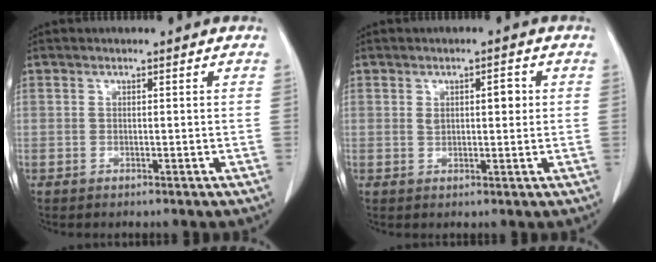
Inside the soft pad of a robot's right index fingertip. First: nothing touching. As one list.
[{"total": 3.1, "force": [0.8, 1.3, 2.7], "torque": [-0.049, 0.007, 0.018]}]